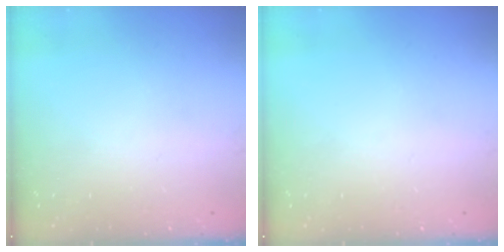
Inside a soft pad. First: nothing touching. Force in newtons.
{"total": 0.0}